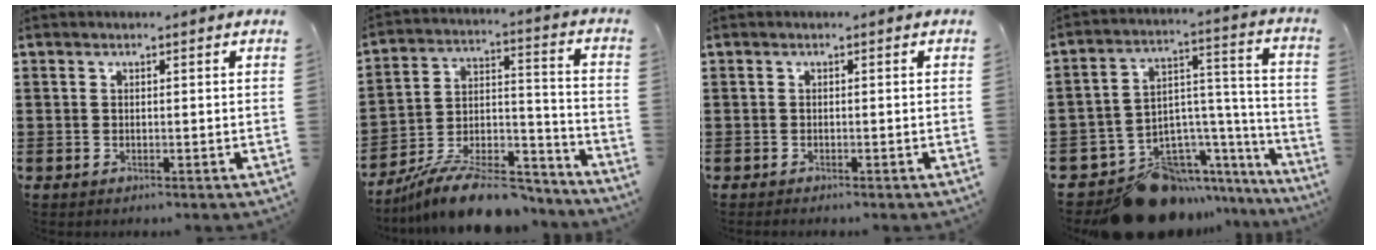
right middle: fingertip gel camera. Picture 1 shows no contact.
{"total": 13.7, "force": [-11.9, 3.0, 6.1], "torque": [-0.089, 0.052, -0.215]}
{"total": 0.0}
{"total": 14.4, "force": [-11.4, 7.1, 5.2], "torque": [-0.075, 0.049, -0.190]}